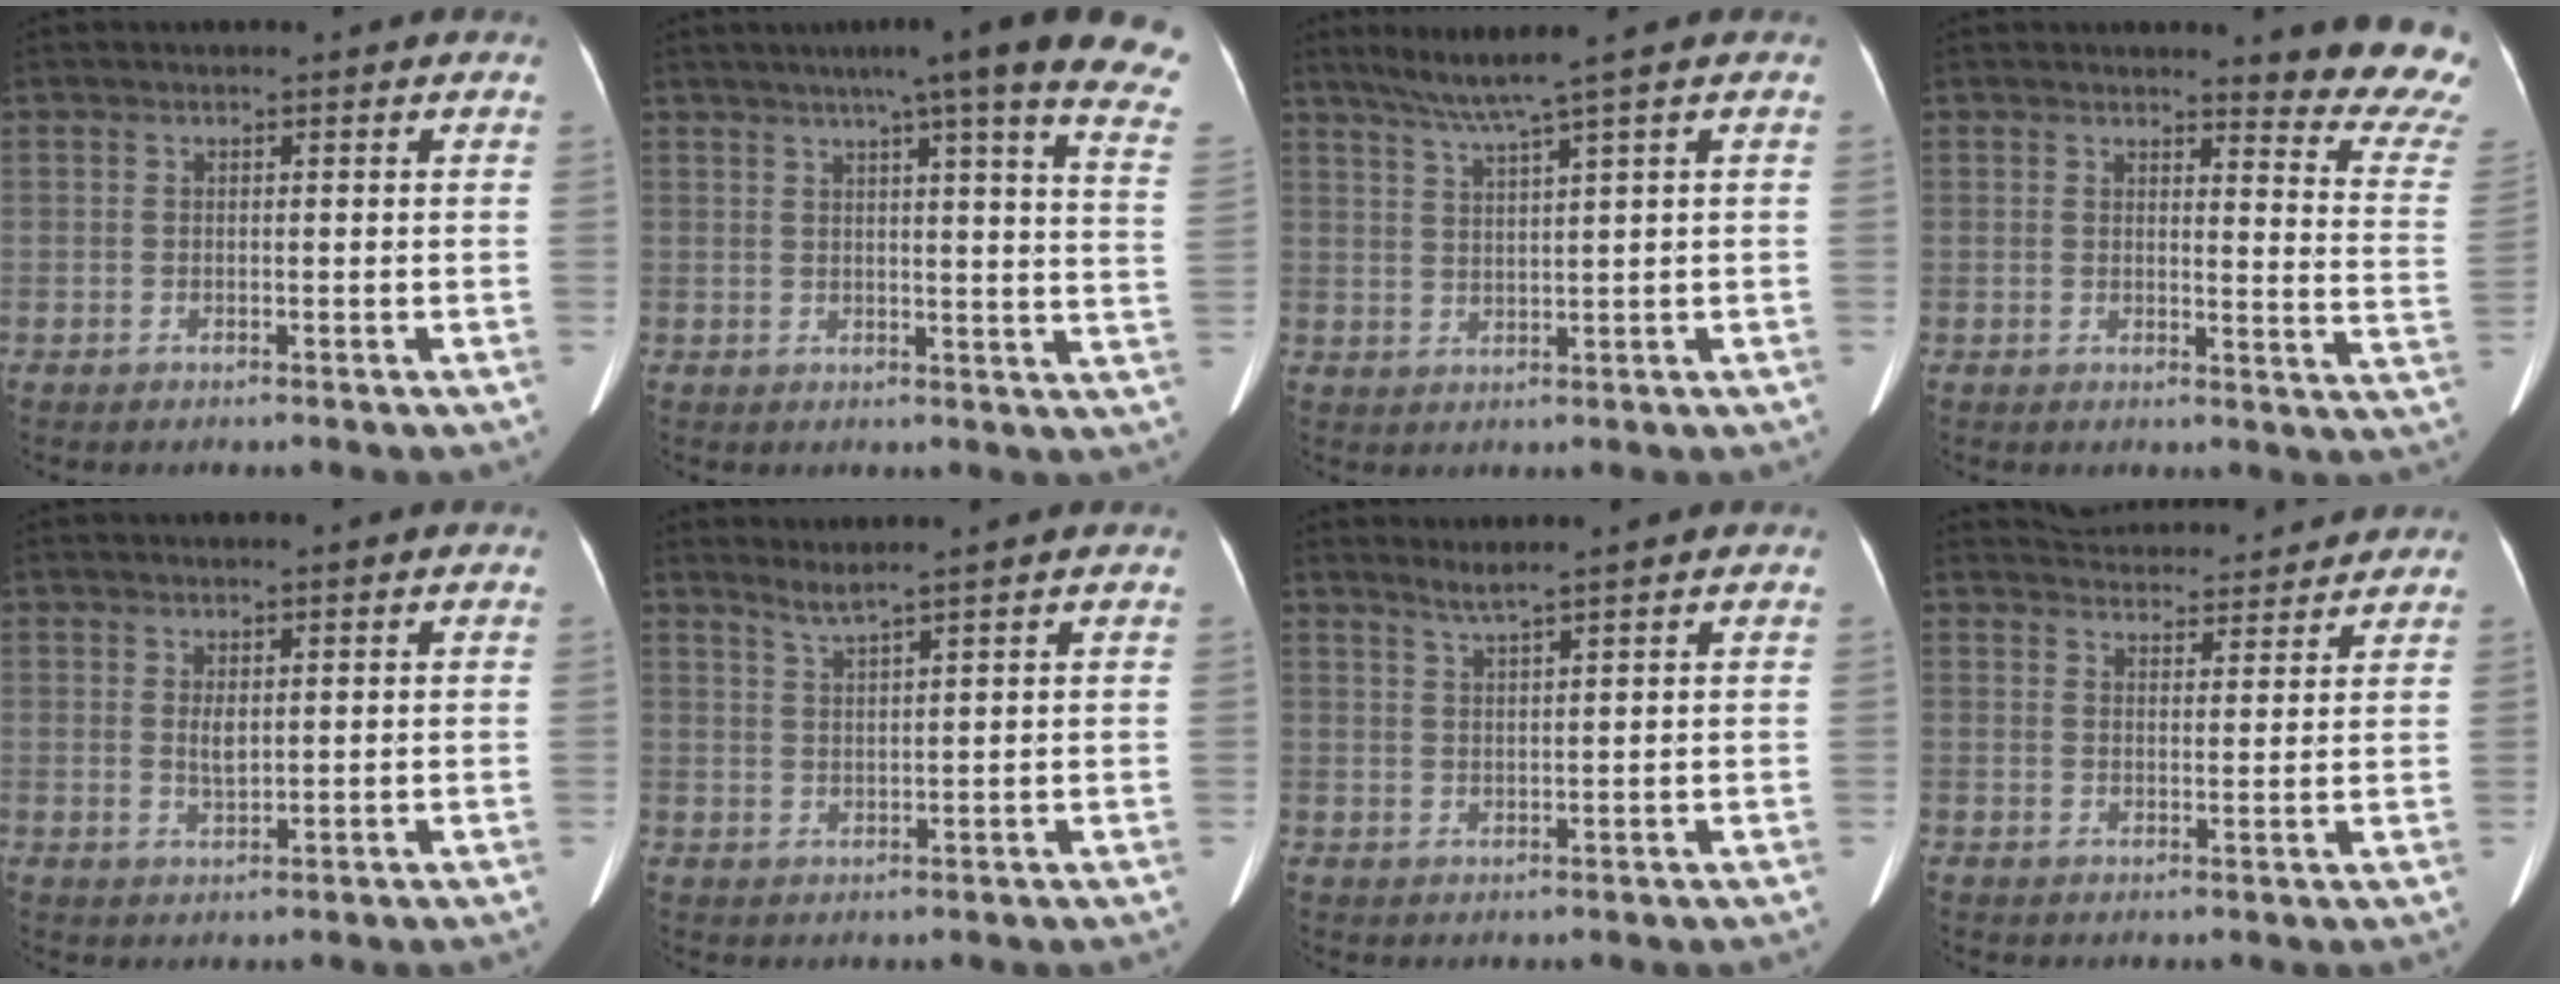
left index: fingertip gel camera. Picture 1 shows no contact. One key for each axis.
{"total": 22.7, "fx": 17.9, "fy": 0.5, "fz": 13.9, "tx": -0.153, "ty": -0.026, "tz": 0.195}
{"total": 5.1, "fx": 3.7, "fy": -1.6, "fz": 3.2, "tx": -0.066, "ty": 0.000, "tz": 0.075}
{"total": 11.5, "fx": 10.9, "fy": 0.1, "fz": 3.6, "tx": -0.023, "ty": -0.100, "tz": 0.094}
{"total": 1.9, "fx": 0.5, "fy": 0.7, "fz": 1.7, "tx": -0.035, "ty": -0.003, "tz": 0.016}
{"total": 2.5, "fx": 2.1, "fy": -1.0, "fz": 0.9, "tx": -0.025, "ty": -0.006, "tz": 0.045}
{"total": 2.3, "fx": 1.9, "fy": -0.9, "fz": 0.9, "tx": -0.023, "ty": -0.003, "tz": 0.040}
{"total": 10.4, "fx": 10.1, "fy": 2.2, "fz": 1.2, "tx": -0.007, "ty": 0.023, "tz": 0.126}